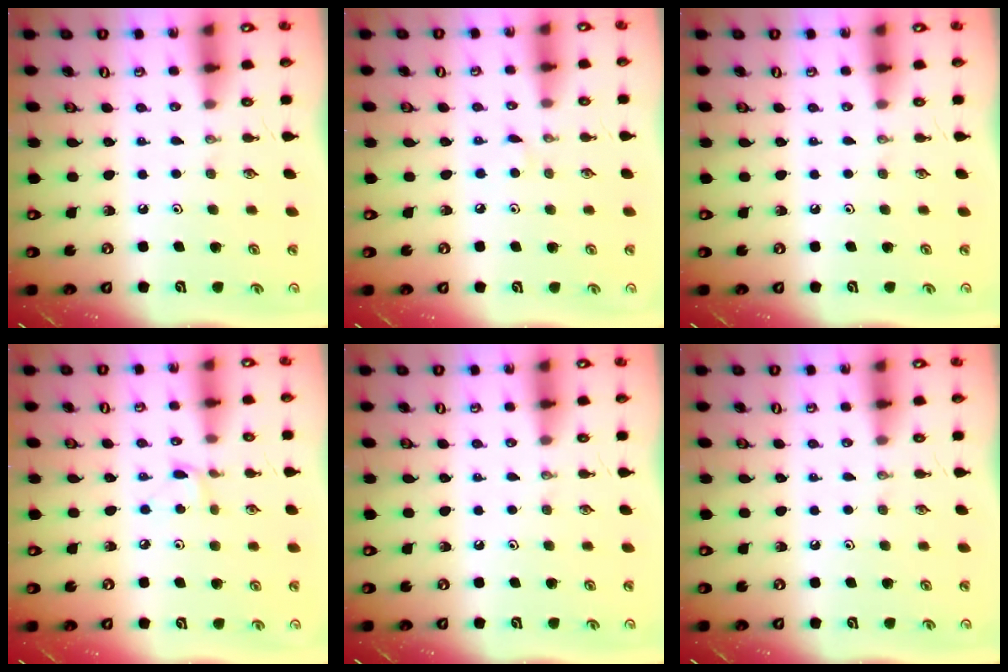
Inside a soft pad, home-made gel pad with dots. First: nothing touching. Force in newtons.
{"total": 2.7, "press": 2.7, "slide": 0.4}
{"total": 0.0}
{"total": 3.3, "press": 3.3, "slide": 0.4}
{"total": 0.0}
{"total": 0.0}